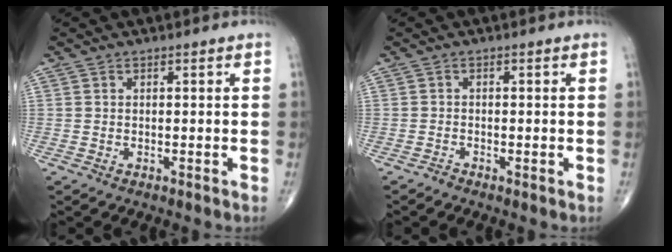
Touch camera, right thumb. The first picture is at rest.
{"total": 0.6, "force": [-0.5, 0.2, 0.4], "torque": [-0.004, -0.001, -0.013]}